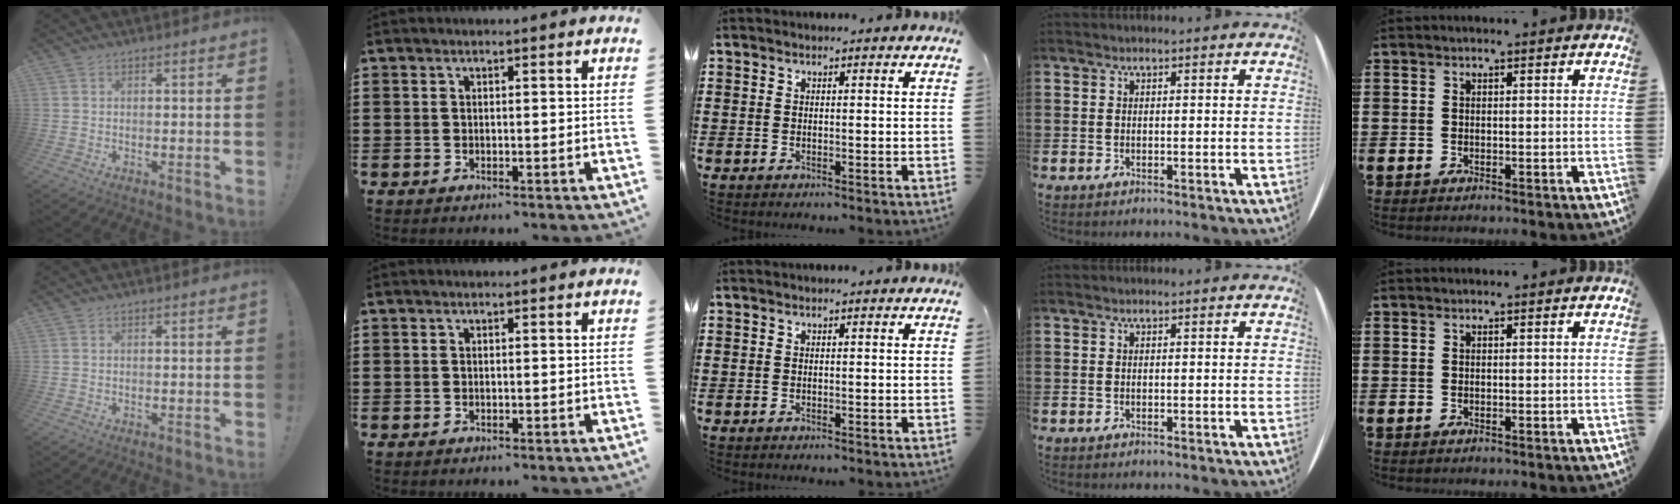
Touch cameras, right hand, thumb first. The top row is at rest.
{}